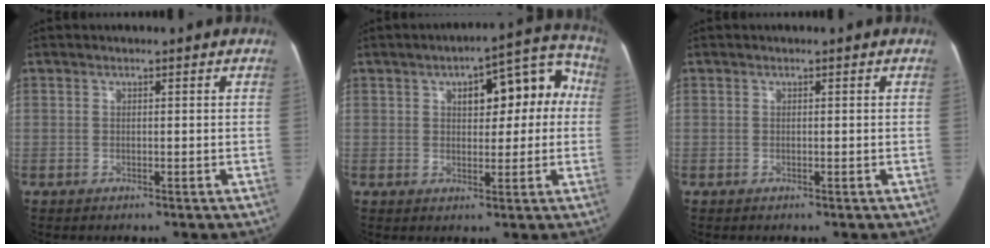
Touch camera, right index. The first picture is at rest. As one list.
[{"total": 11.8, "force": [2.3, 5.2, 10.3], "torque": [-0.121, 0.053, 0.034]}, {"total": 0.0}]